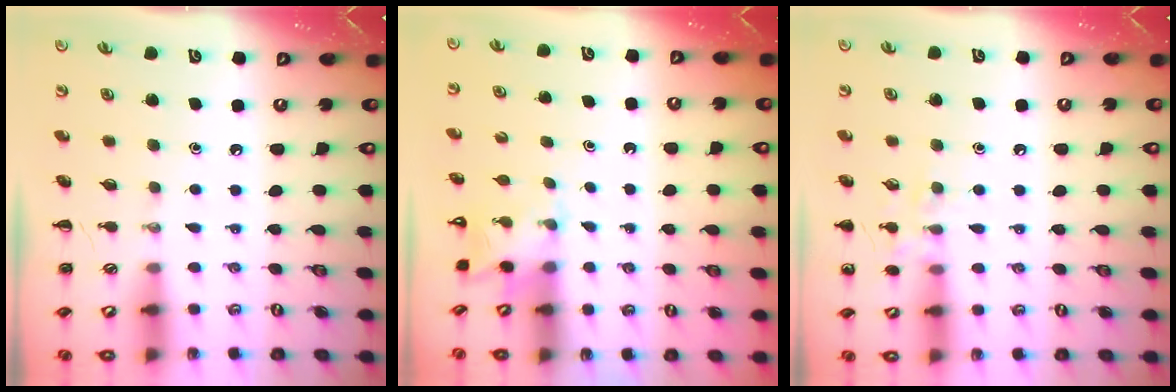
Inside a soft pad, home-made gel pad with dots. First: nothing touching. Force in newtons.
{"total": 3.1, "press": 3.0, "slide": 0.8}
{"total": 7.9, "press": 7.7, "slide": 1.9}